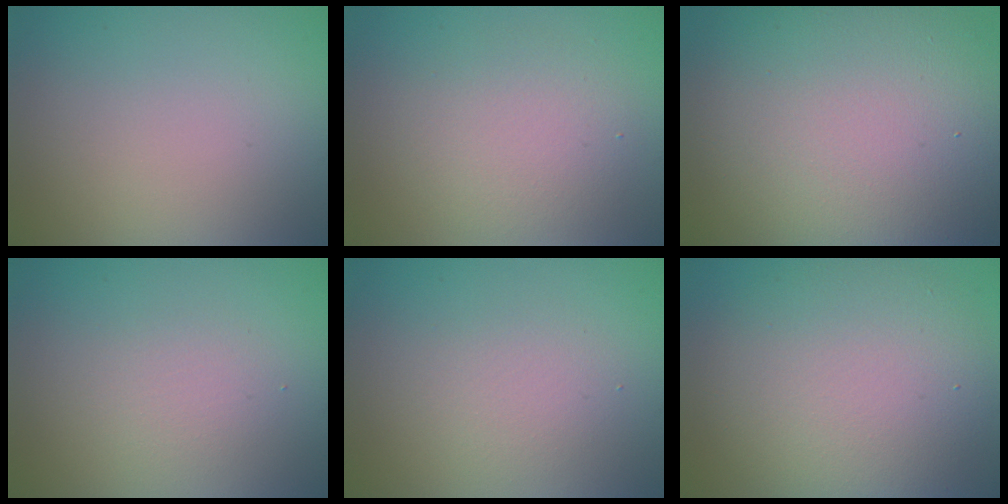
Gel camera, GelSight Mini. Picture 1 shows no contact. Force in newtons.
{"total": 3.8, "press": 3.8, "slide": 0.4}
{"total": 18.0, "press": 18.0, "slide": 0.8}
{"total": 1.8, "press": 1.8, "slide": 0.0}
{"total": 2.1, "press": 2.1, "slide": 0.1}
{"total": 8.5, "press": 8.5, "slide": 0.3}